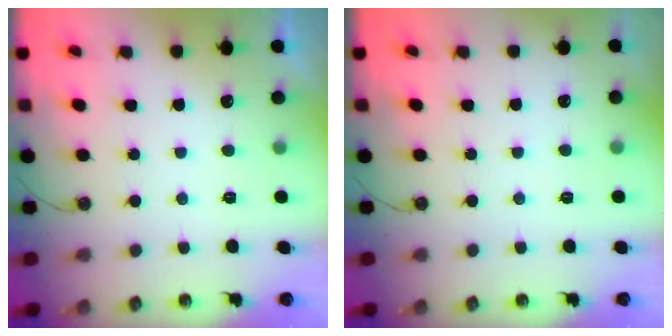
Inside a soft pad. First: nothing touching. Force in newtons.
{"total": 3.0, "press": 2.9, "slide": 0.4}